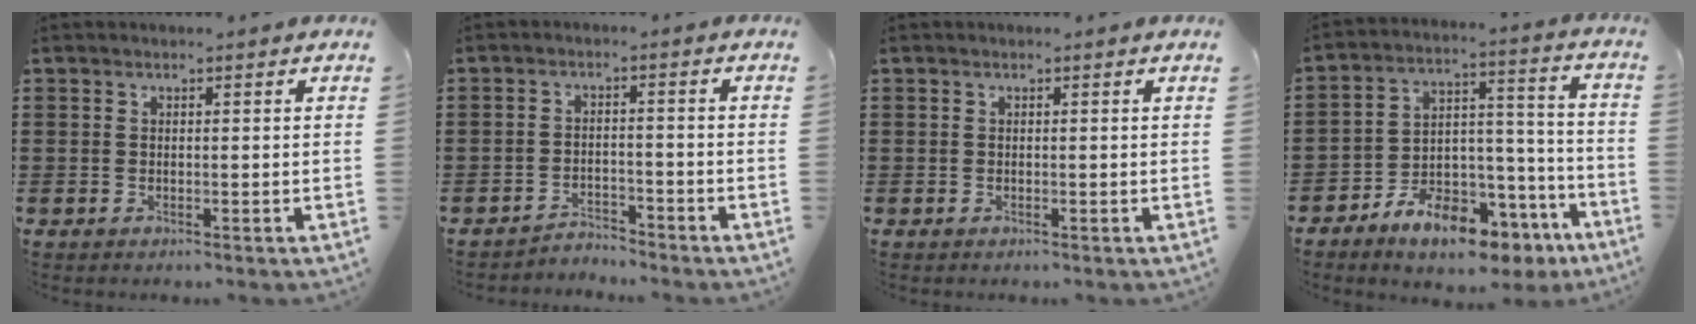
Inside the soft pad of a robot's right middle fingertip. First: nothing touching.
{"total": 2.9, "force": [-2.9, 0.3, 0.0], "torque": [-0.009, 0.001, -0.063]}
{"total": 0.0}
{"total": 9.9, "force": [-7.9, 3.9, 4.4], "torque": [-0.071, 0.037, -0.143]}